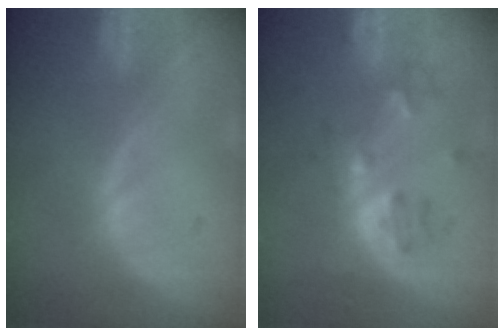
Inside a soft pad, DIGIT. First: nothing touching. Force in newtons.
{"total": 6.6, "press": 5.7, "slide": 3.2}